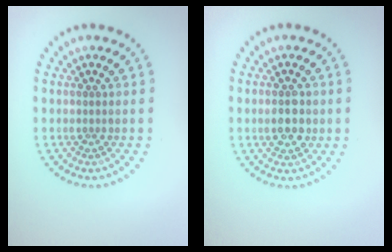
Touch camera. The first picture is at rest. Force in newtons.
{"total": 2.5, "press": 2.5, "slide": 0.2}